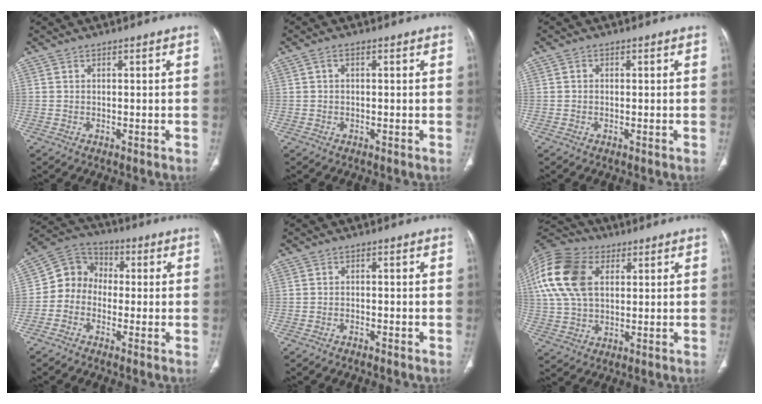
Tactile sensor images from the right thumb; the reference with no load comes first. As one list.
[{"total": 1.1, "force": [0.2, 0.6, 1.0], "torque": [-0.019, 0.004, 0.001]}, {"total": 0.9, "force": [-0.1, 0.8, 0.3], "torque": [0.000, 0.003, -0.006]}, {"total": 8.0, "force": [-1.4, 7.2, 3.3], "torque": [-0.037, 0.041, -0.046]}, {"total": 1.0, "force": [-0.9, 0.3, 0.4], "torque": [-0.014, 0.008, -0.012]}, {"total": 17.3, "force": [4.3, 11.8, 11.9], "torque": [-0.257, 0.013, 0.077]}]